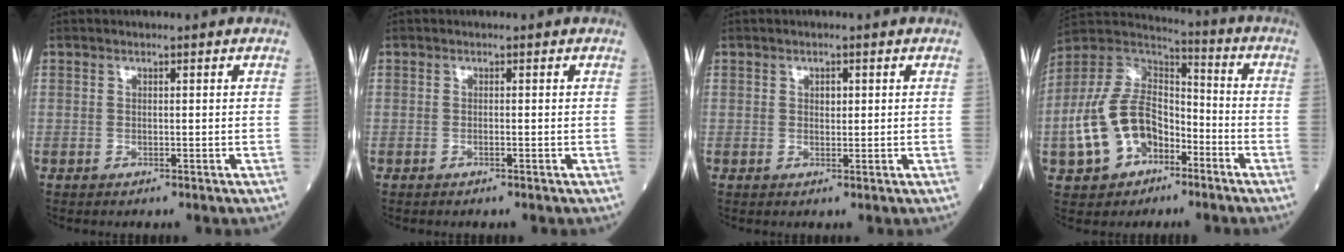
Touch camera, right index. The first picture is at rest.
{"total": 0.0}
{"total": 1.3, "force": [0.4, 0.8, 0.9], "torque": [-0.007, -0.001, 0.006]}
{"total": 15.6, "force": [-6.1, 9.8, 10.6], "torque": [-0.233, 0.025, -0.108]}